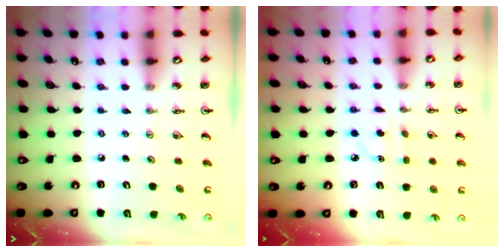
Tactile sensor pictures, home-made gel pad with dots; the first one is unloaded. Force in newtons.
{"total": 3.4, "press": 3.3, "slide": 0.3}